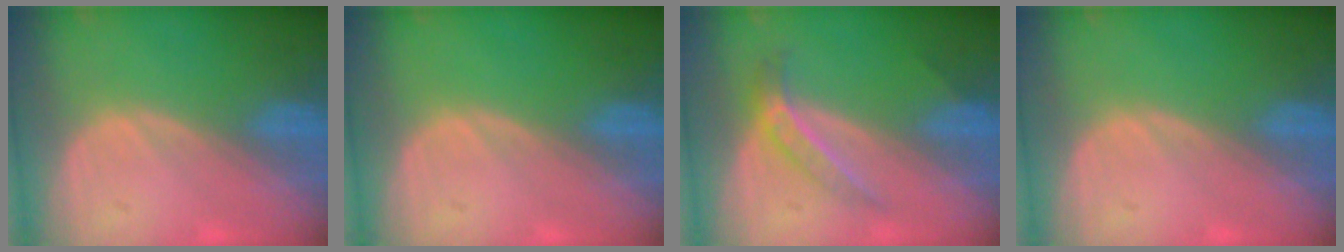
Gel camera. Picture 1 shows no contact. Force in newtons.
{"total": 0.0}
{"total": 4.3, "press": 4.0, "slide": 1.6}
{"total": 0.0}